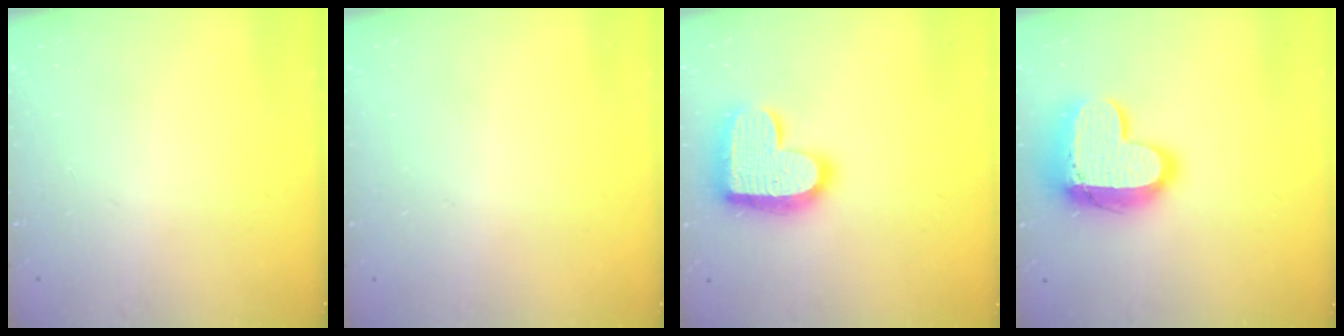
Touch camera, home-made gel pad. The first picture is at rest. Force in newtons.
{"total": 0.6, "press": 0.6, "slide": 0.2}
{"total": 17.7, "press": 17.7, "slide": 1.2}
{"total": 17.4, "press": 17.3, "slide": 1.5}